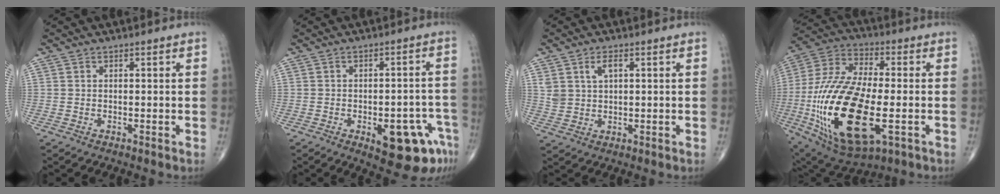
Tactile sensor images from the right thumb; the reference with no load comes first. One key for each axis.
{"total": 12.3, "fx": -5.9, "fy": 4.8, "fz": 9.6, "tx": -0.093, "ty": 0.033, "tz": -0.065}
{"total": 4.2, "fx": 1.9, "fy": 2.4, "fz": 3.0, "tx": -0.052, "ty": -0.006, "tz": 0.040}
{"total": 27.2, "fx": -5.9, "fy": 12.3, "fz": 23.6, "tx": -0.519, "ty": -0.009, "tz": -0.089}